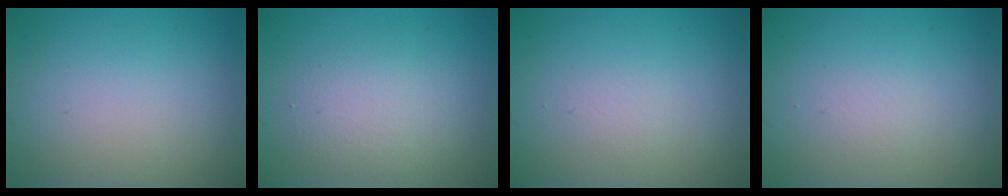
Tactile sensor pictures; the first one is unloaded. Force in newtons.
{"total": 2.7, "press": 2.6, "slide": 0.3}
{"total": 0.7, "press": 0.7, "slide": 0.0}
{"total": 0.7, "press": 0.7, "slide": 0.0}